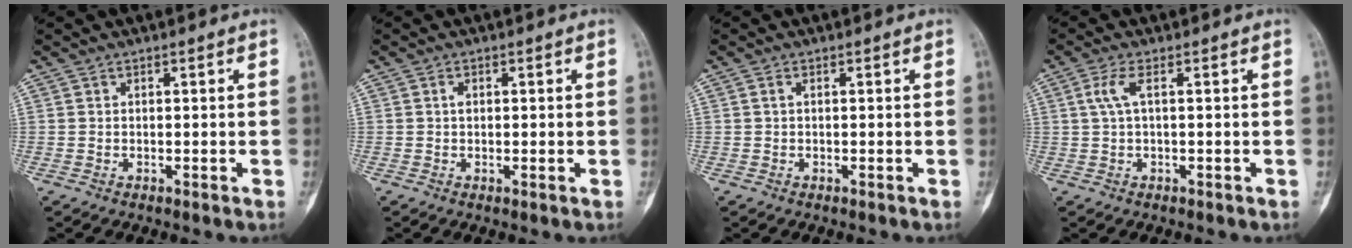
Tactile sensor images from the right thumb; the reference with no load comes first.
{"total": 1.3, "force": [0.2, 0.7, 1.1], "torque": [-0.014, -0.001, 0.000]}
{"total": 0.6, "force": [0.1, 0.3, 0.5], "torque": [-0.012, 0.001, 0.000]}
{"total": 3.1, "force": [0.6, 0.8, 2.9], "torque": [-0.080, 0.011, 0.014]}